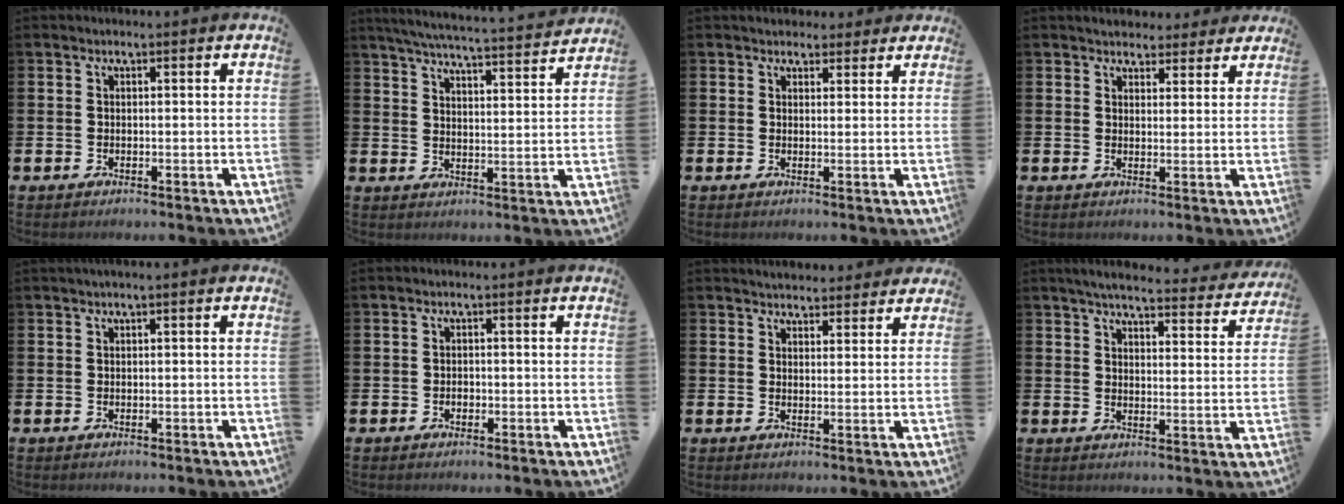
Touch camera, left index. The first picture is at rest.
{"total": 5.9, "force": [5.7, 0.0, 1.7], "torque": [-0.045, -0.047, 0.097]}
{"total": 3.0, "force": [2.7, 1.4, -0.2], "torque": [0.015, -0.013, 0.044]}
{"total": 3.7, "force": [3.4, 1.4, -0.1], "torque": [0.001, -0.020, 0.060]}
{"total": 0.6, "force": [0.2, 0.0, 0.6], "torque": [-0.015, 0.004, 0.004]}
{"total": 0.8, "force": [-0.3, 0.7, 0.4], "torque": [-0.005, 0.002, -0.007]}
{"total": 3.7, "force": [3.6, 0.8, -0.1], "torque": [-0.005, -0.018, 0.065]}
{"total": 5.0, "force": [4.7, 0.5, 1.6], "torque": [-0.037, -0.032, 0.076]}